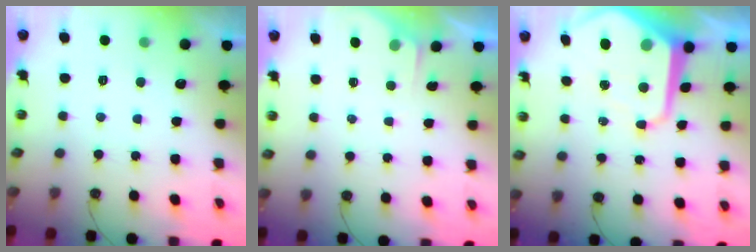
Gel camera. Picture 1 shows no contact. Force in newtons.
{"total": 3.1, "press": 3.1, "slide": 0.4}
{"total": 12.7, "press": 12.7, "slide": 1.0}